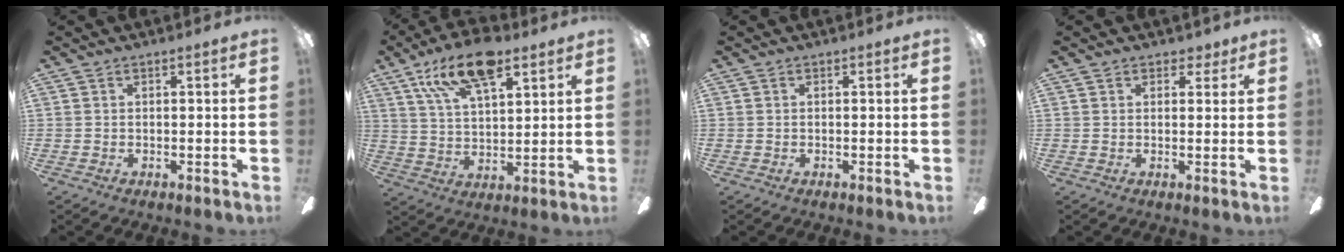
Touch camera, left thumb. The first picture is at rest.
{"total": 16.2, "force": [10.3, 6.7, 10.5], "torque": [-0.185, -0.035, 0.177]}
{"total": 0.0}
{"total": 2.7, "force": [1.8, 1.7, 0.9], "torque": [-0.004, -0.001, 0.032]}